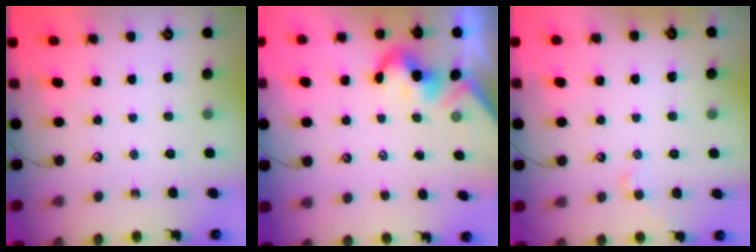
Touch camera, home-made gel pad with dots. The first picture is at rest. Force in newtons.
{"total": 2.1, "press": 2.1, "slide": 0.4}
{"total": 0.7, "press": 0.6, "slide": 0.4}